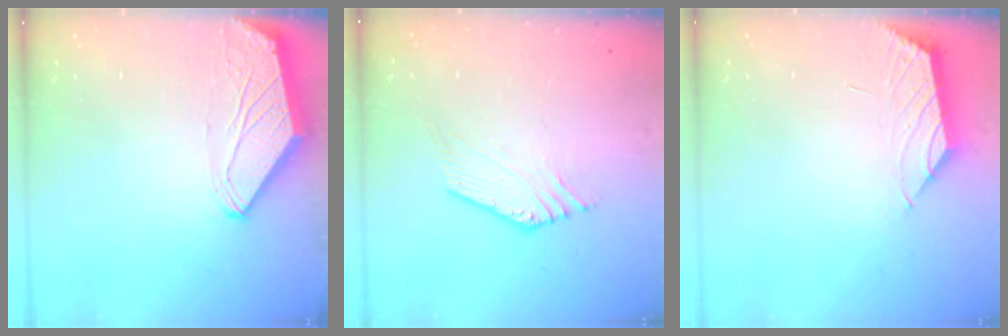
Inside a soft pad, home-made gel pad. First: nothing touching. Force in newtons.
{"total": 2.8, "press": 2.7, "slide": 0.6}
{"total": 0.7, "press": 0.5, "slide": 0.5}